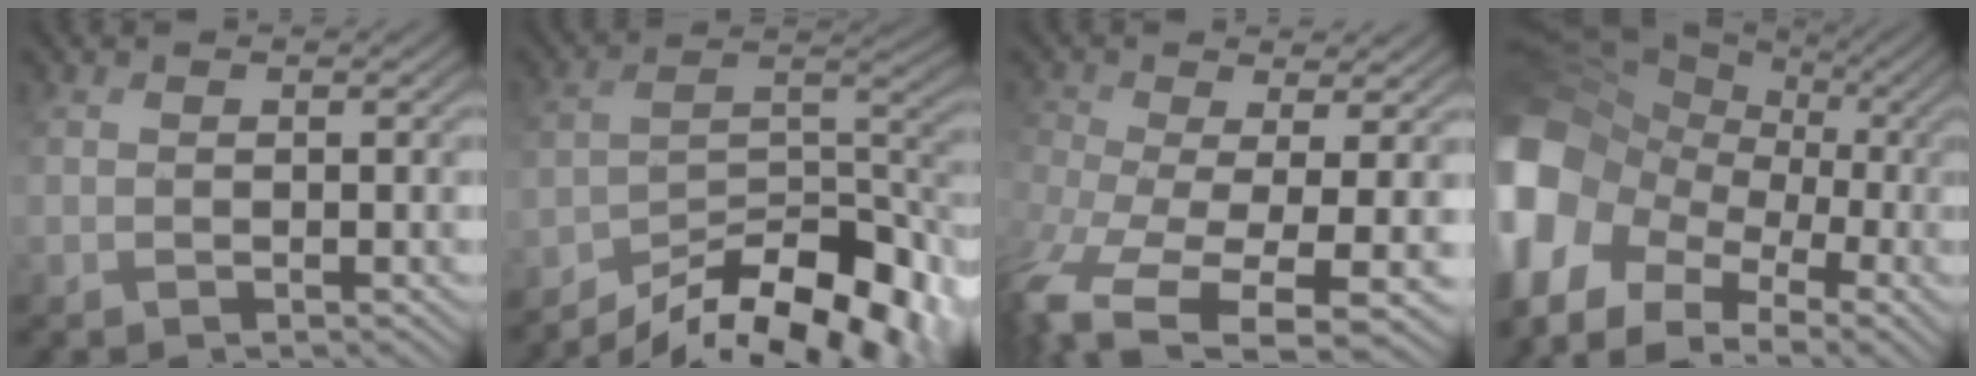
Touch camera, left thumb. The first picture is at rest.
{"total": 15.4, "force": [-12.4, 4.2, 8.3], "torque": [-0.160, 0.004, -0.201]}
{"total": 12.3, "force": [-5.4, 4.9, 9.9], "torque": [-0.259, -0.038, -0.068]}
{"total": 18.3, "force": [-5.1, 13.9, 10.8], "torque": [-0.290, -0.015, -0.074]}